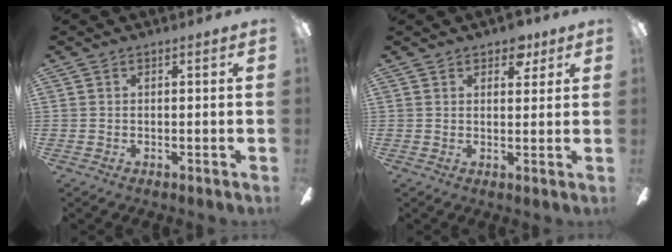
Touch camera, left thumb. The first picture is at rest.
{"total": 4.6, "force": [3.2, 2.5, 2.0], "torque": [-0.013, -0.007, 0.054]}